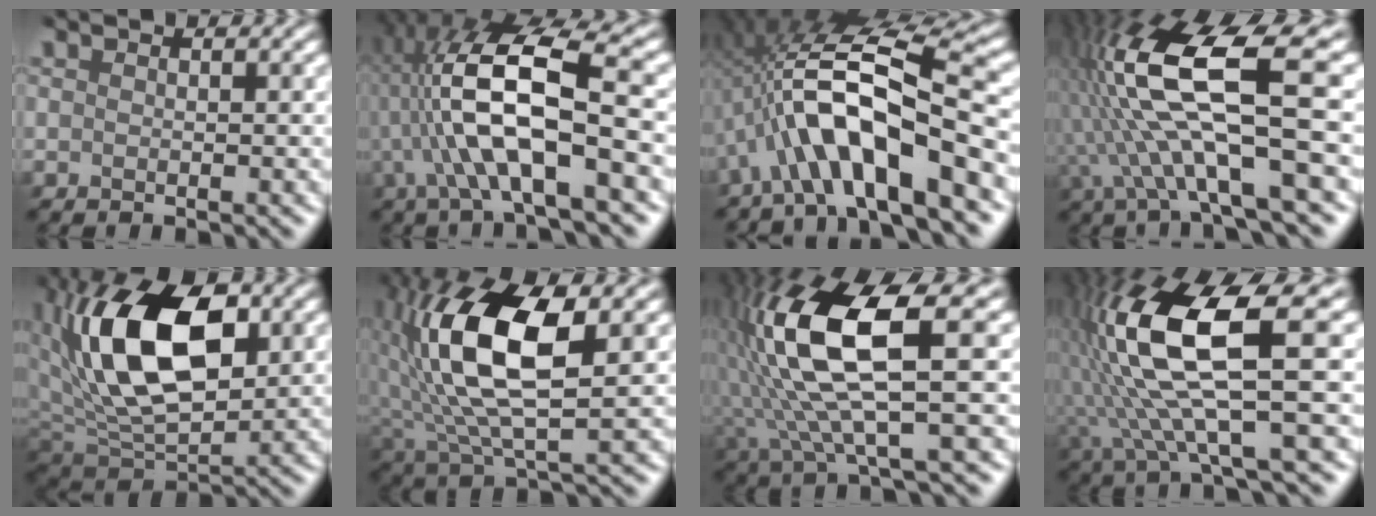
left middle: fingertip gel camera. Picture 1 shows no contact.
{"total": 9.8, "force": [-0.3, 2.5, 9.5], "torque": [-0.182, 0.023, -0.006]}
{"total": 11.0, "force": [-3.1, 2.8, 10.2], "torque": [-0.178, 0.033, -0.054]}
{"total": 12.1, "force": [0.9, 3.0, 11.7], "torque": [-0.233, 0.024, 0.015]}
{"total": 12.1, "force": [3.4, 6.8, 9.5], "torque": [-0.170, 0.018, 0.058]}
{"total": 10.4, "force": [2.3, 3.7, 9.4], "torque": [-0.195, 0.014, 0.044]}
{"total": 10.4, "force": [1.6, 2.5, 10.0], "torque": [-0.219, 0.012, 0.037]}
{"total": 11.1, "force": [1.2, 2.5, 10.7], "torque": [-0.227, 0.017, 0.027]}